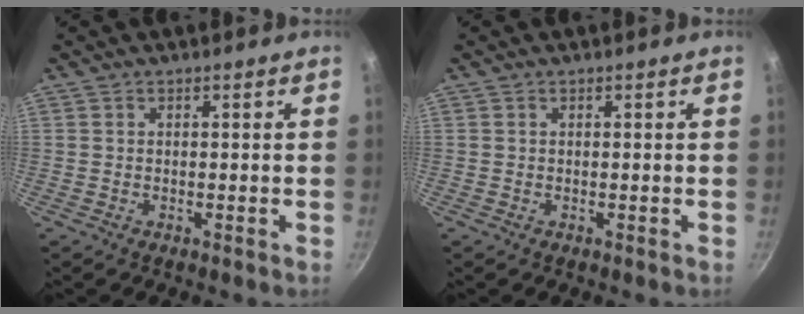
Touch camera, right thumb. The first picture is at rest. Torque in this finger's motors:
{"motor_torque": [-0.25, 0.14, -0.25, 0.13, 0.02]}